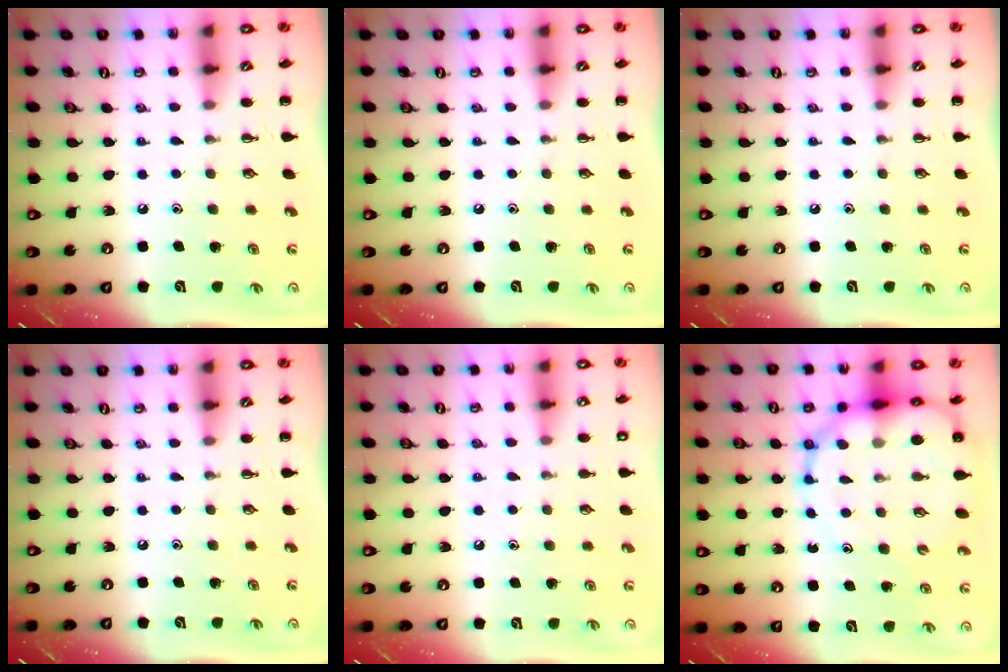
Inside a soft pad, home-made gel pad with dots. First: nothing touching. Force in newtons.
{"total": 0.0}
{"total": 0.0}
{"total": 0.0}
{"total": 5.5, "press": 5.3, "slide": 1.6}
{"total": 14.1, "press": 13.6, "slide": 3.7}